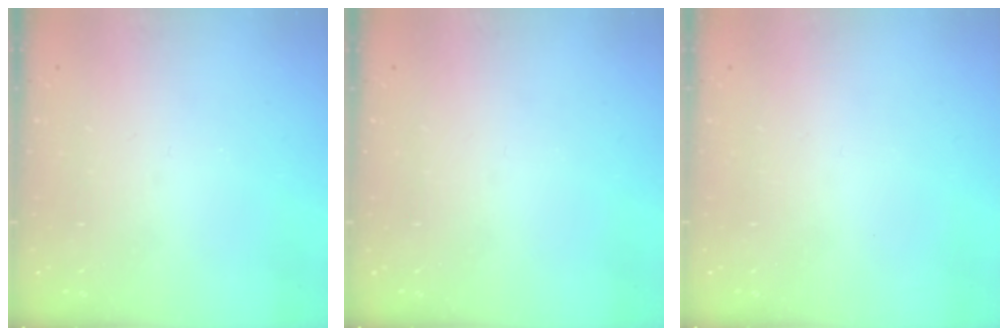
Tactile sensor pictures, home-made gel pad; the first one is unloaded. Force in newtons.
{"total": 0.0}
{"total": 1.5, "press": 1.5, "slide": 0.1}